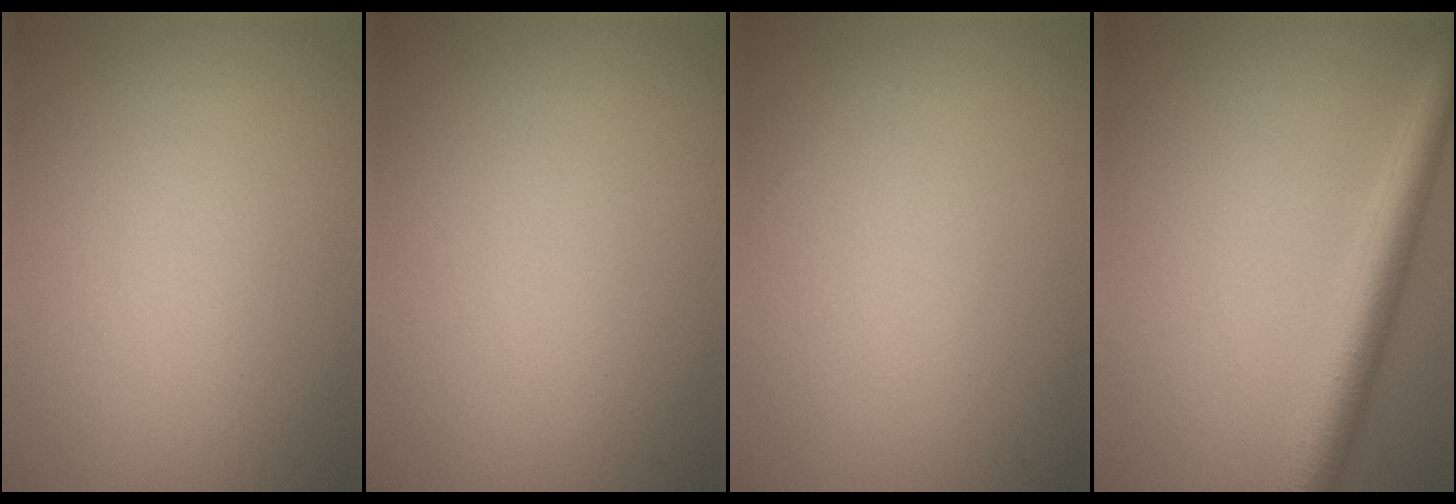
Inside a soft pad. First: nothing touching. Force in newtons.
{"total": 0.0}
{"total": 0.0}
{"total": 4.9, "press": 4.9, "slide": 0.1}